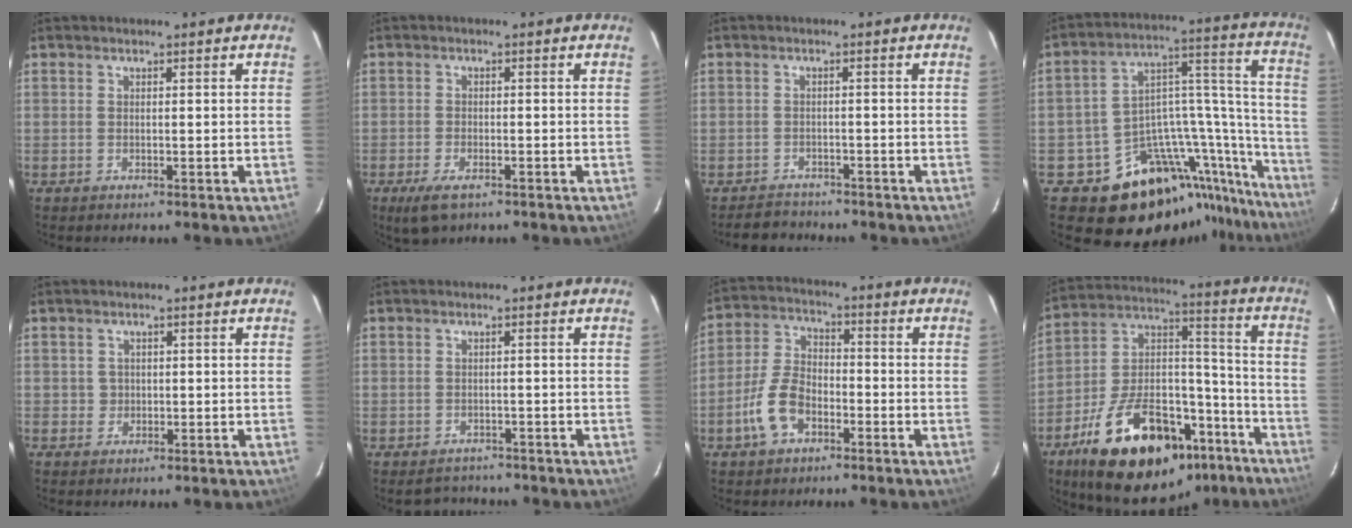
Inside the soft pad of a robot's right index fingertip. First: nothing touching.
{"total": 5.0, "force": [-3.2, 2.1, 3.2], "torque": [-0.078, -0.014, -0.057]}
{"total": 4.2, "force": [-3.6, 2.2, 0.0], "torque": [-0.009, 0.021, -0.058]}
{"total": 25.4, "force": [-19.1, 11.7, 12.1], "torque": [-0.117, 0.062, -0.273]}
{"total": 1.5, "force": [0.1, 1.5, 0.0], "torque": [0.008, 0.004, 0.004]}
{"total": 3.2, "force": [-2.4, 2.0, -0.2], "torque": [0.007, 0.018, -0.034]}
{"total": 8.9, "force": [-4.3, 5.3, 5.7], "torque": [-0.125, 0.017, -0.081]}
{"total": 29.2, "force": [-18.7, 14.0, 17.5], "torque": [-0.306, 0.044, -0.271]}